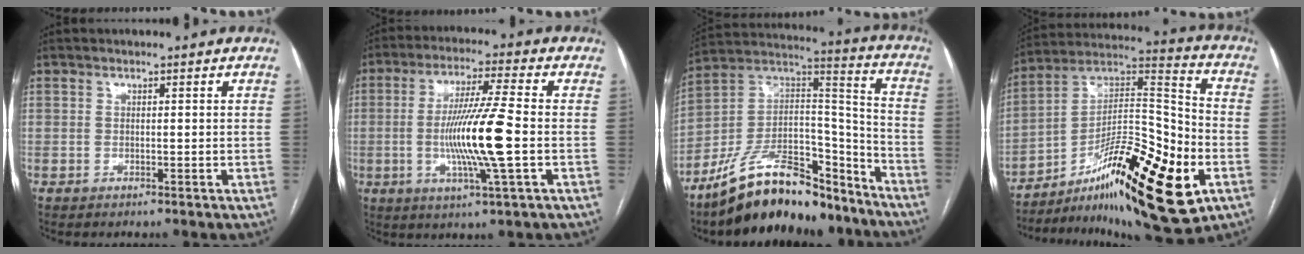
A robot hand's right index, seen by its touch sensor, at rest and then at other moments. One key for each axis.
{"total": 12.2, "fx": -1.7, "fy": -0.5, "fz": 12.0, "tx": -0.233, "ty": -0.010, "tz": -0.035}
{"total": 21.2, "fx": -17.0, "fy": 7.5, "fz": 10.4, "tx": -0.180, "ty": 0.043, "tz": -0.292}
{"total": 23.9, "fx": -9.7, "fy": 5.1, "fz": 21.2, "tx": -0.338, "ty": 0.009, "tz": -0.150}